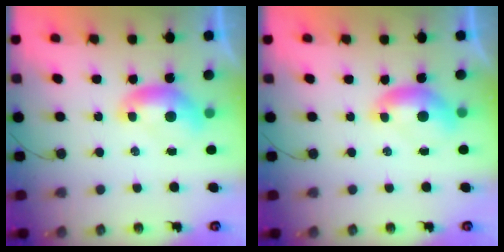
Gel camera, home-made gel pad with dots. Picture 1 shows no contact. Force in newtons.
{"total": 0.8, "press": 0.6, "slide": 0.5}